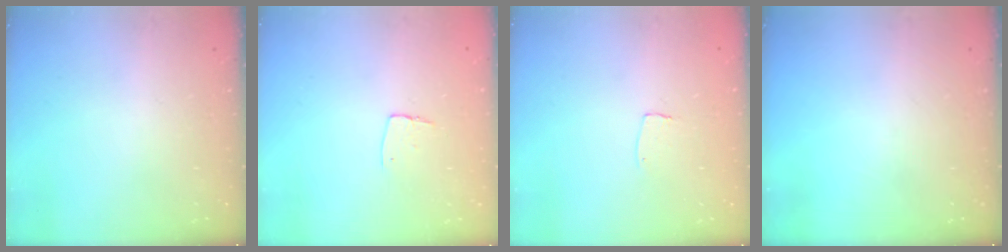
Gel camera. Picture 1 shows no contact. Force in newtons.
{"total": 4.9, "press": 4.8, "slide": 0.3}
{"total": 2.6, "press": 2.6, "slide": 0.1}
{"total": 0.0}